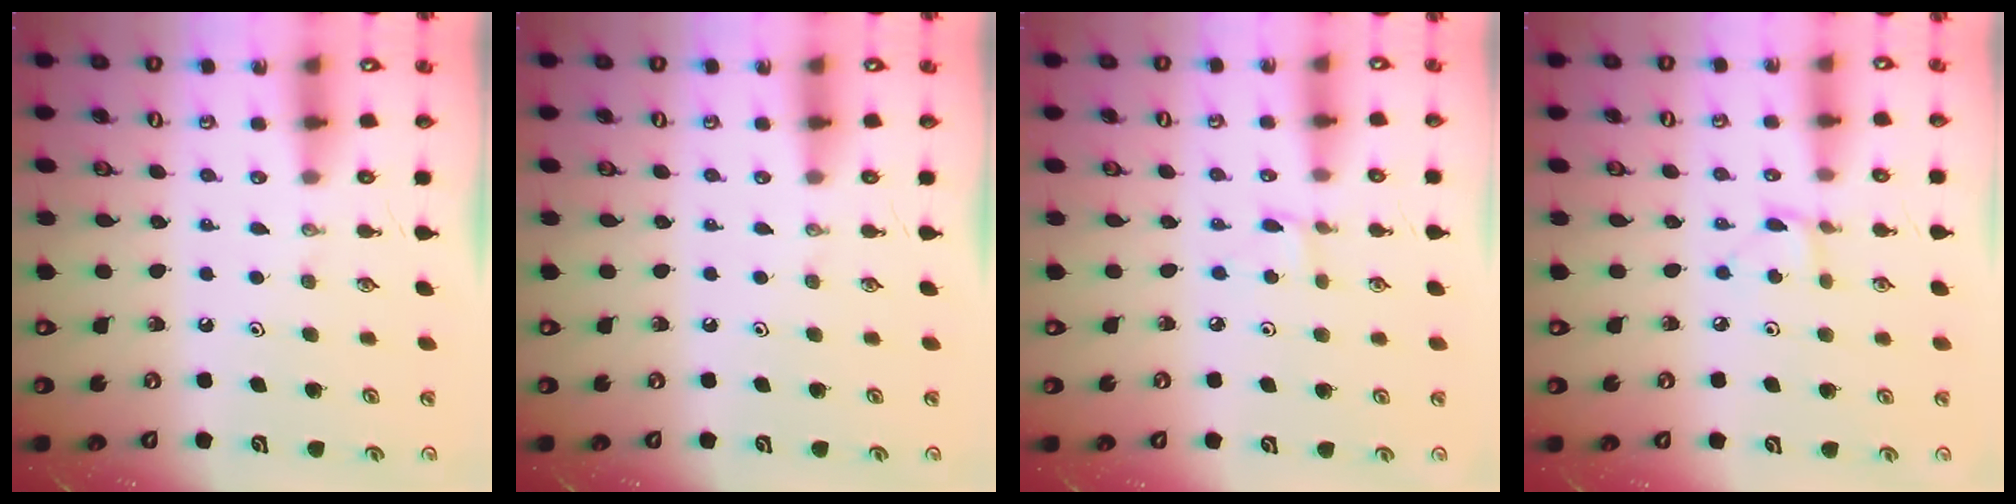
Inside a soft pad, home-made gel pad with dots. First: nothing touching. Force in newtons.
{"total": 0.0}
{"total": 1.2, "press": 1.2, "slide": 0.1}
{"total": 2.6, "press": 2.6, "slide": 0.1}